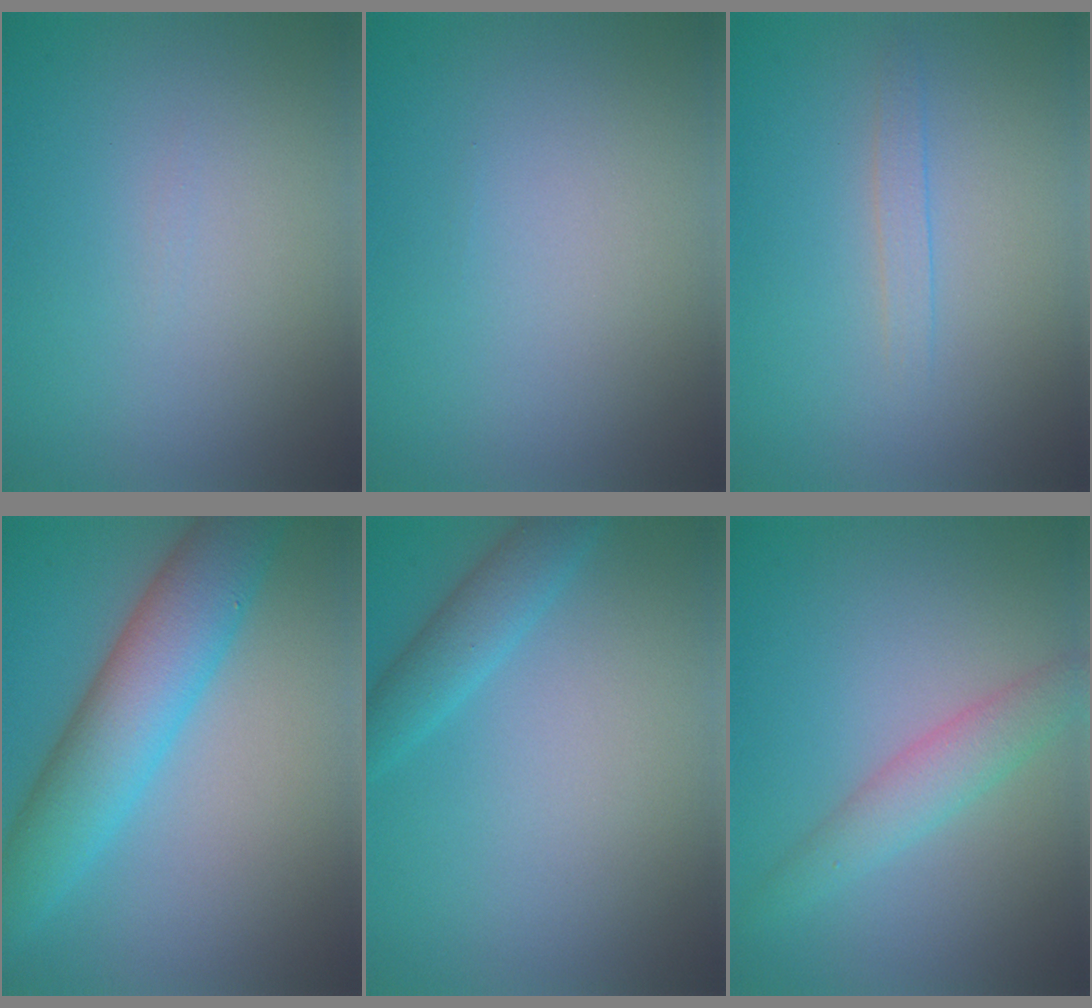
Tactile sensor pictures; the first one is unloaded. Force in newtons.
{"total": 0.0}
{"total": 1.2, "press": 1.2, "slide": 0.1}
{"total": 7.4, "press": 7.4, "slide": 0.2}
{"total": 2.1, "press": 2.1, "slide": 0.2}
{"total": 2.9, "press": 2.9, "slide": 0.1}